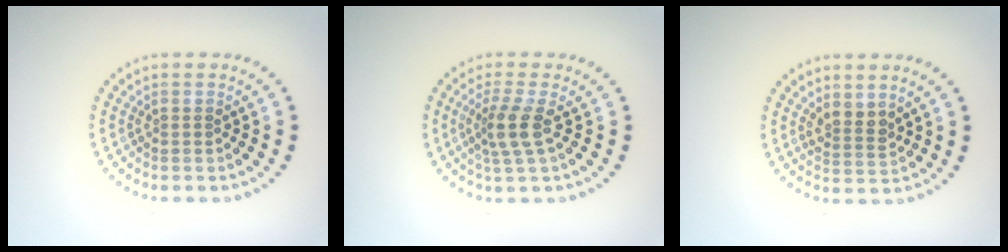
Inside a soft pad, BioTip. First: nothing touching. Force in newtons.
{"total": 2.8, "press": 2.1, "slide": 1.8}
{"total": 2.0, "press": 1.7, "slide": 1.1}